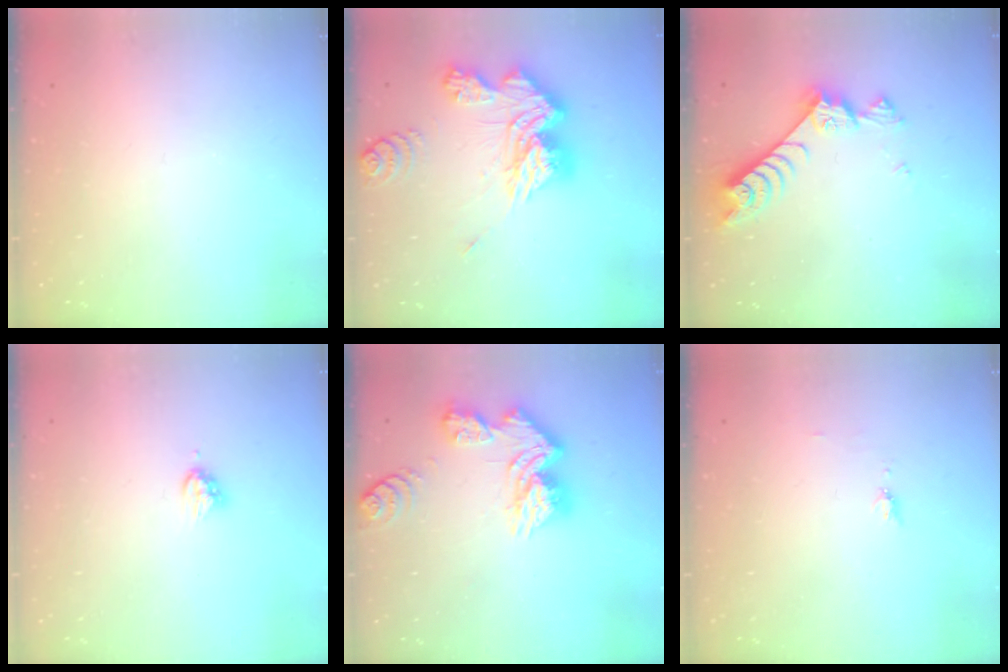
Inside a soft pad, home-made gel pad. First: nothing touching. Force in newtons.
{"total": 20.4, "press": 20.3, "slide": 1.9}
{"total": 7.7, "press": 7.6, "slide": 1.2}
{"total": 4.2, "press": 4.1, "slide": 0.5}
{"total": 13.2, "press": 13.2, "slide": 1.2}
{"total": 4.8, "press": 4.7, "slide": 0.6}